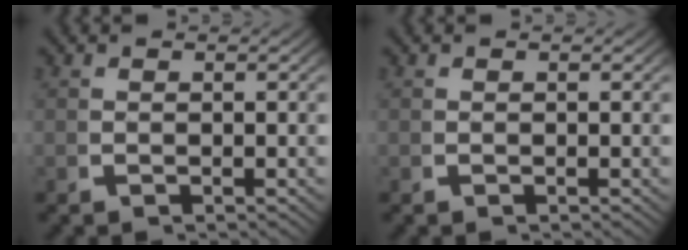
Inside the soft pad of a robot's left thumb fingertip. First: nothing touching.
{"total": 0.0}